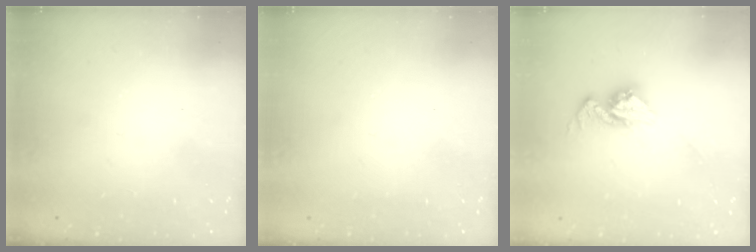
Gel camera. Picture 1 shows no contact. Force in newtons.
{"total": 0.0}
{"total": 12.4, "press": 12.3, "slide": 1.0}